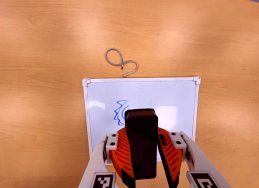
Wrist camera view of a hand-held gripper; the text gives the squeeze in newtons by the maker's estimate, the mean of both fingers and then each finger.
{"total": 11.3, "left": 10.8, "right": 11.9}